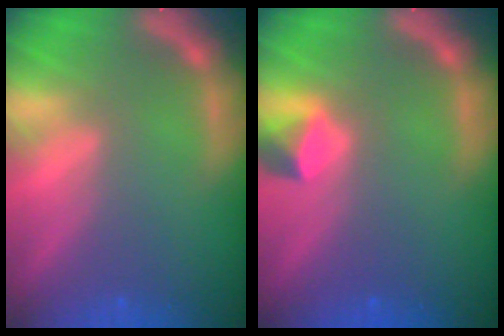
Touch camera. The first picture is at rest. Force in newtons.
{"total": 1.9}